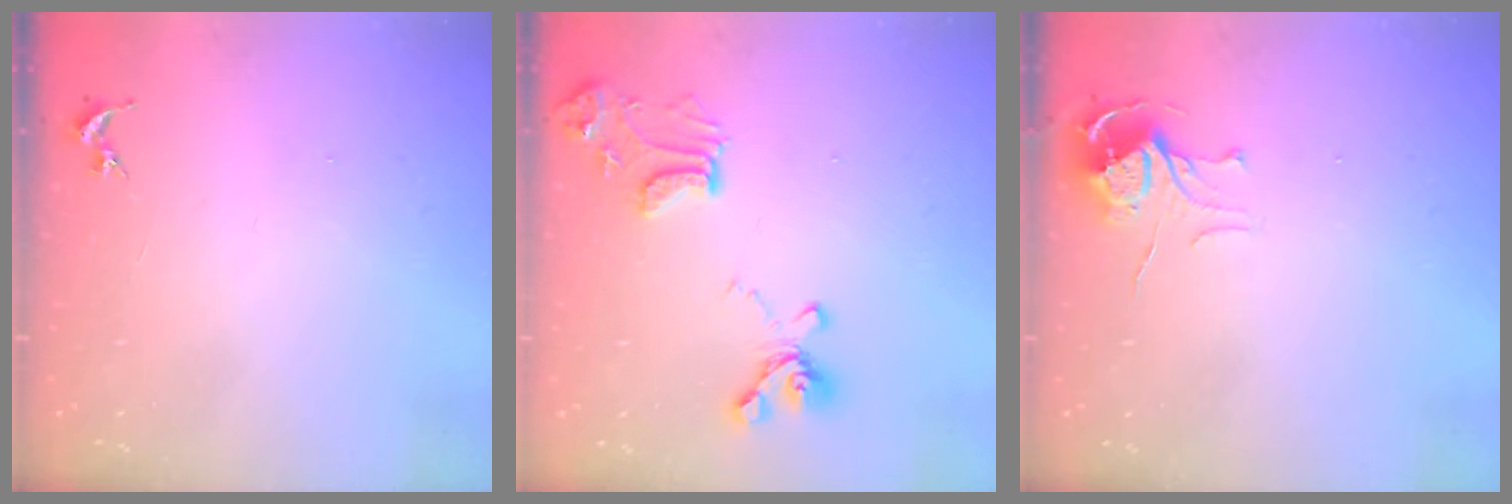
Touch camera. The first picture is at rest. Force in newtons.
{"total": 14.3, "press": 14.2, "slide": 1.7}
{"total": 7.0, "press": 7.0, "slide": 0.6}